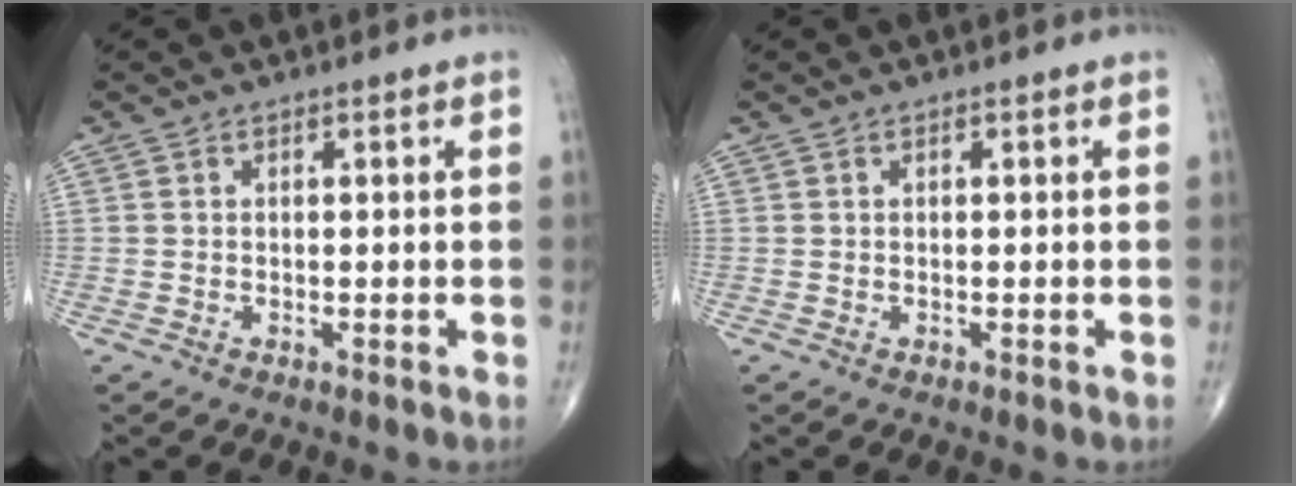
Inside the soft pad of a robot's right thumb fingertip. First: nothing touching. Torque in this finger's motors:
{"motor_torque": [0.12, 0.12, -0.07, 0.02, 0.03]}